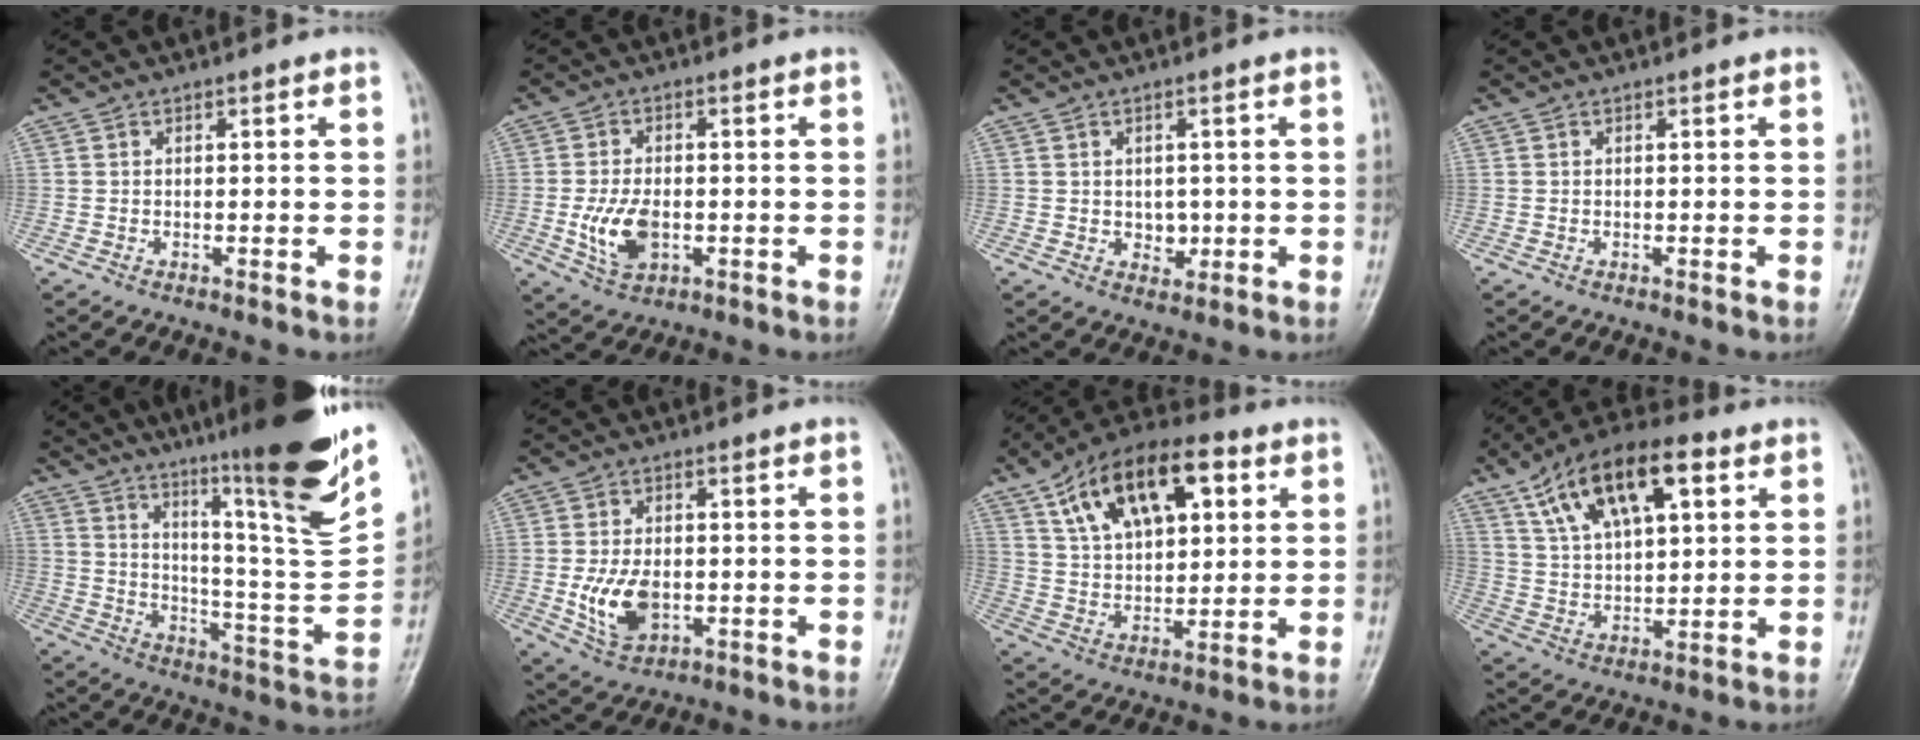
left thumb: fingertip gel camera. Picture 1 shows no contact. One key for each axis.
{"total": 7.4, "fx": -1.4, "fy": 4.4, "fz": 5.8, "tx": -0.111, "ty": -0.001, "tz": -0.021}
{"total": 3.2, "fx": -0.1, "fy": 2.5, "fz": 2.0, "tx": -0.014, "ty": -0.001, "tz": 0.005}
{"total": 0.0}
{"total": 25.8, "fx": 15.9, "fy": 2.7, "fz": 20.2, "tx": -0.276, "ty": -0.074, "tz": 0.246}
{"total": 8.3, "fx": -1.4, "fy": 5.2, "fz": 6.4, "tx": -0.112, "ty": -0.005, "tz": -0.016}
{"total": 18.5, "fx": 7.6, "fy": 9.8, "fz": 13.7, "tx": -0.190, "ty": -0.003, "tz": 0.129}
{"total": 17.3, "fx": 7.9, "fy": 8.0, "fz": 13.1, "tx": -0.199, "ty": -0.003, "tz": 0.136}